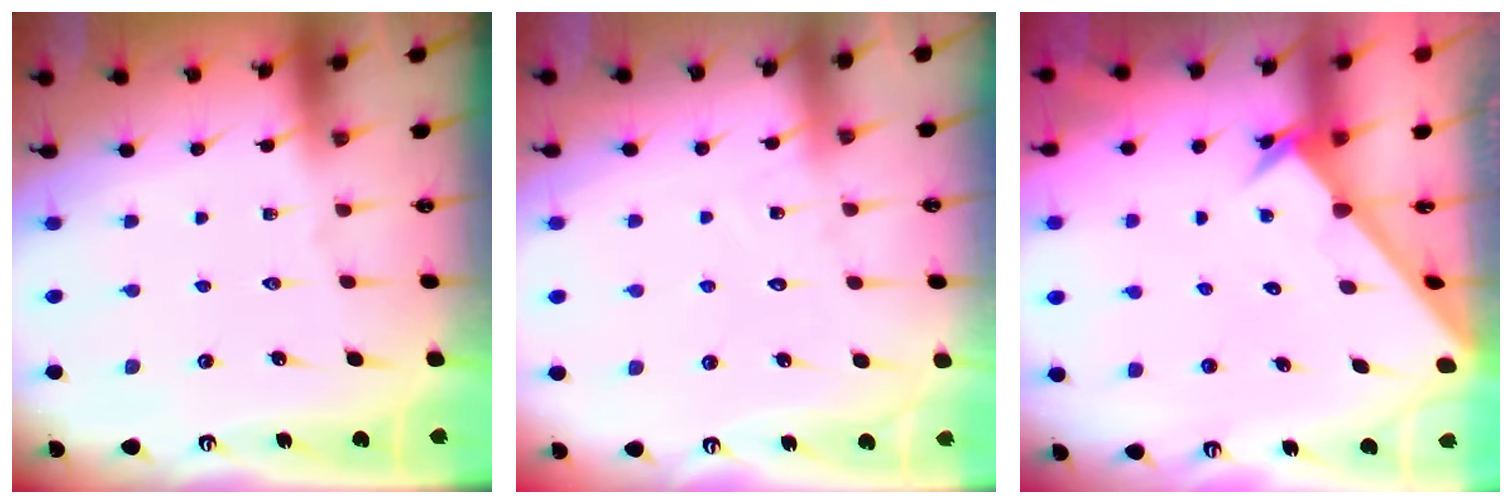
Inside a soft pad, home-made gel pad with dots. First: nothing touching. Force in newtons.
{"total": 7.5, "press": 7.5, "slide": 0.5}
{"total": 2.6, "press": 2.6, "slide": 0.2}